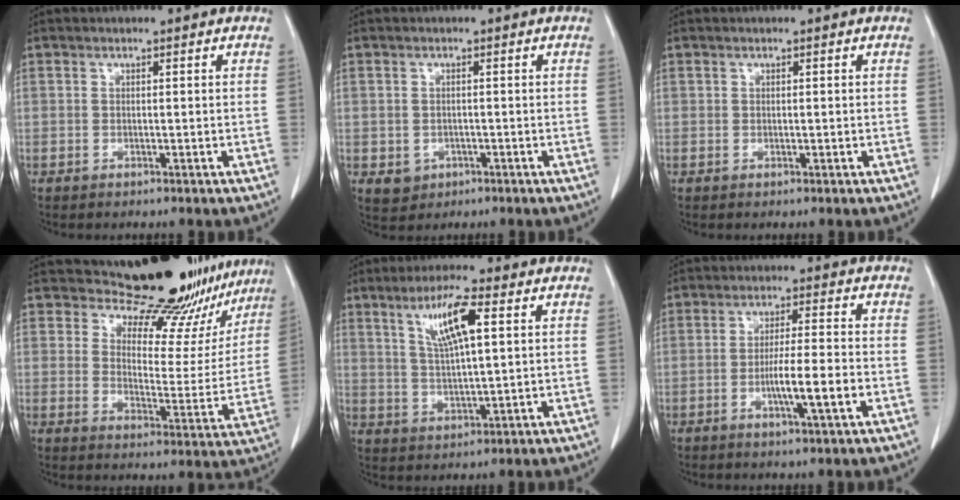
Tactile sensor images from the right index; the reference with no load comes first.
{"total": 3.0, "force": [-0.9, 2.8, 0.8], "torque": [-0.009, 0.002, -0.004]}
{"total": 0.0}
{"total": 16.2, "force": [15.3, 3.2, 4.2], "torque": [-0.044, -0.070, 0.183]}
{"total": 8.6, "force": [3.4, 1.0, 7.8], "torque": [-0.147, 0.004, 0.065]}
{"total": 6.9, "force": [-2.1, -0.1, 6.6], "torque": [-0.113, -0.007, -0.038]}